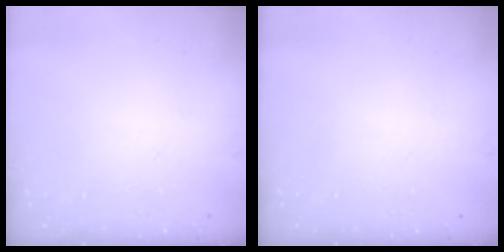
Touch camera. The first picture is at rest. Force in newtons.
{"total": 0.0}